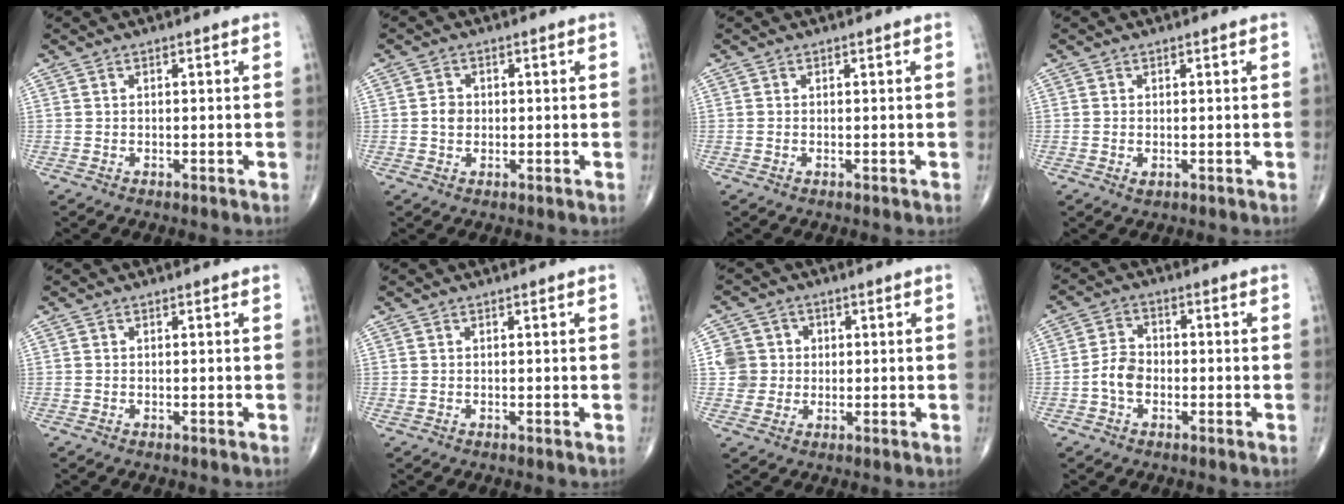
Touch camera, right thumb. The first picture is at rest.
{"total": 2.4, "force": [0.0, 2.0, 1.2], "torque": [-0.012, 0.004, -0.002]}
{"total": 0.0}
{"total": 1.1, "force": [-0.2, 0.7, 0.8], "torque": [-0.011, -0.001, -0.002]}
{"total": 0.0}
{"total": 0.5, "force": [0.1, 0.2, 0.5], "torque": [-0.011, 0.003, 0.005]}
{"total": 6.0, "force": [0.5, 5.9, 0.7], "torque": [0.022, 0.008, 0.006]}
{"total": 5.0, "force": [-1.5, 3.5, 3.1], "torque": [-0.052, 0.017, -0.035]}